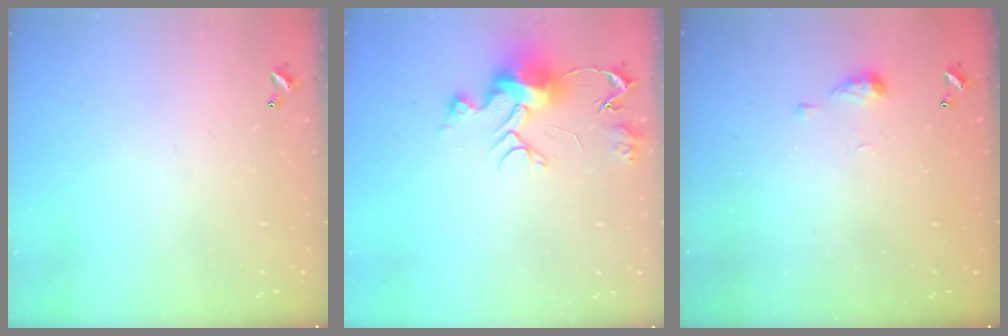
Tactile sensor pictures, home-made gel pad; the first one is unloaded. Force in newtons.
{"total": 10.8, "press": 10.8, "slide": 0.9}
{"total": 5.2, "press": 5.1, "slide": 0.7}